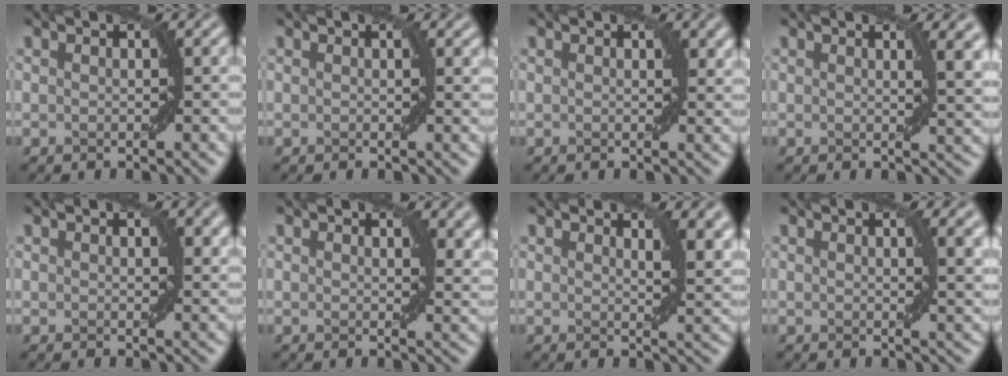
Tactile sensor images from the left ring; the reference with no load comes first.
{"total": 0.6, "force": [0.3, 0.0, 0.5], "torque": [-0.003, -0.003, 0.005]}
{"total": 1.5, "force": [0.6, 0.7, 1.1], "torque": [-0.006, -0.003, 0.011]}
{"total": 3.2, "force": [1.2, 0.8, 2.8], "torque": [-0.028, -0.003, 0.018]}
{"total": 1.7, "force": [0.7, 0.6, 1.5], "torque": [-0.012, -0.001, 0.012]}
{"total": 3.0, "force": [1.4, 1.4, 2.2], "torque": [-0.024, -0.007, 0.022]}
{"total": 3.8, "force": [2.0, 1.2, 3.0], "torque": [-0.036, -0.003, 0.034]}
{"total": 2.8, "force": [1.0, 0.7, 2.6], "torque": [-0.025, -0.002, 0.016]}